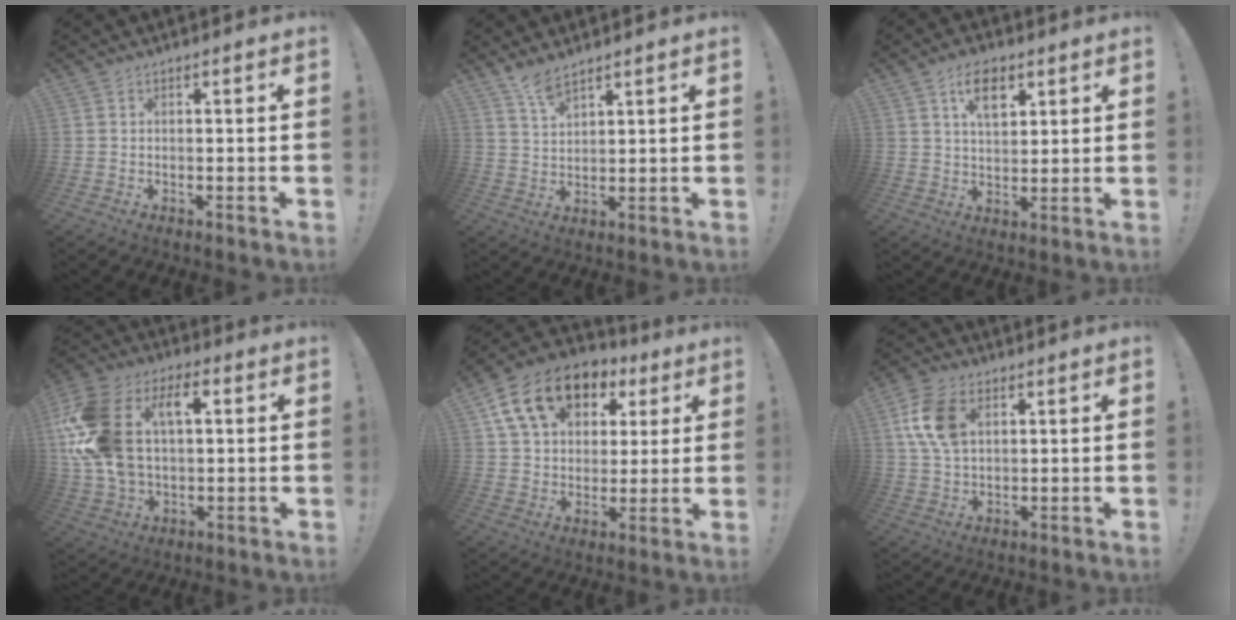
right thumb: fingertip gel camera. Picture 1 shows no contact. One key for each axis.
{"total": 5.2, "fx": 4.2, "fy": 1.1, "fz": 2.7, "tx": -0.054, "ty": -0.027, "tz": 0.077}
{"total": 8.7, "fx": 4.6, "fy": 4.8, "fz": 5.7, "tx": -0.085, "ty": -0.006, "tz": 0.080}
{"total": 21.0, "fx": 4.7, "fy": 13.7, "fz": 15.1, "tx": -0.314, "ty": -0.001, "tz": 0.083}
{"total": 17.2, "fx": 8.0, "fy": 12.0, "fz": 9.4, "tx": -0.157, "ty": -0.024, "tz": 0.151}
{"total": 12.3, "fx": 3.8, "fy": 8.1, "fz": 8.4, "tx": -0.170, "ty": 0.008, "tz": 0.077}